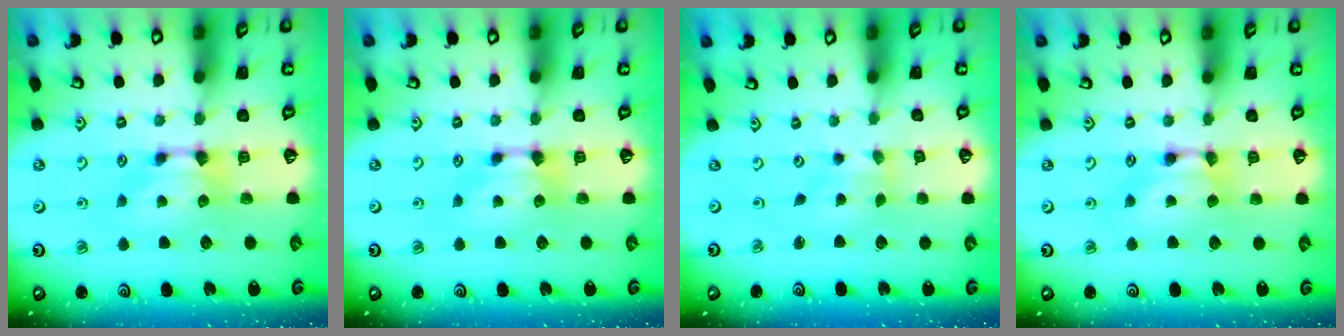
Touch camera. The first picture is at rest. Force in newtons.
{"total": 0.0}
{"total": 2.4, "press": 2.4, "slide": 0.7}
{"total": 1.6, "press": 1.6, "slide": 0.1}